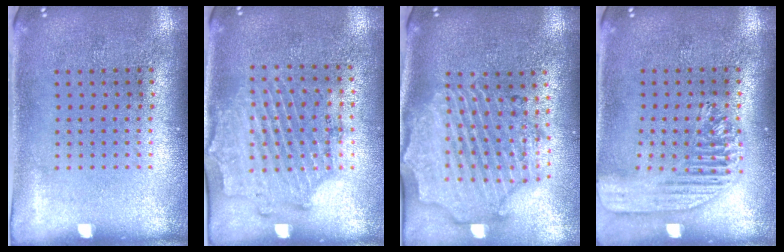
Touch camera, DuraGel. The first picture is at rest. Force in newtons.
{"total": 1.7, "press": 1.4, "slide": 0.9}
{"total": 3.0, "press": 2.6, "slide": 1.5}
{"total": 1.8, "press": 1.6, "slide": 0.8}